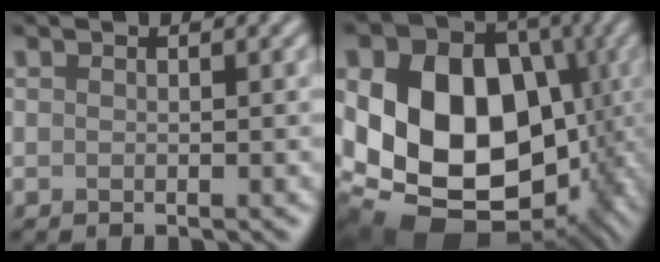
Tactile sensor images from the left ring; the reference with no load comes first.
{"total": 18.9, "force": [-1.5, 14.5, 12.1], "torque": [-0.191, -0.006, -0.031]}